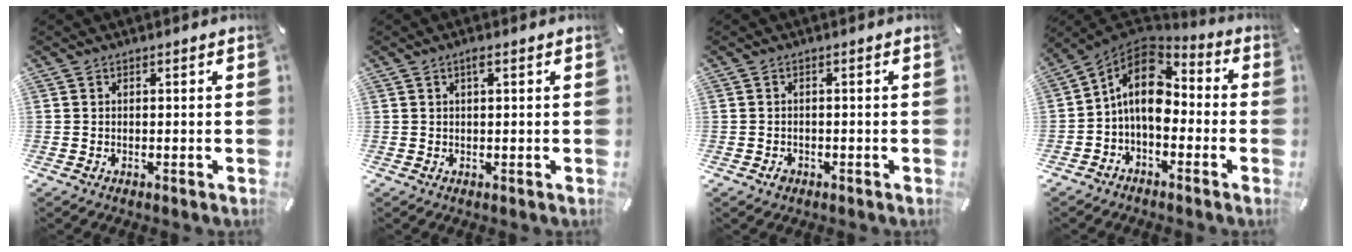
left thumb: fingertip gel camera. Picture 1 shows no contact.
{"total": 1.4, "force": [0.6, 0.3, 1.3], "torque": [-0.028, 0.003, 0.009]}
{"total": 1.4, "force": [-0.7, 1.0, 0.5], "torque": [-0.013, 0.004, -0.015]}
{"total": 12.1, "force": [-0.2, 8.2, 8.9], "torque": [-0.169, 0.009, -0.007]}